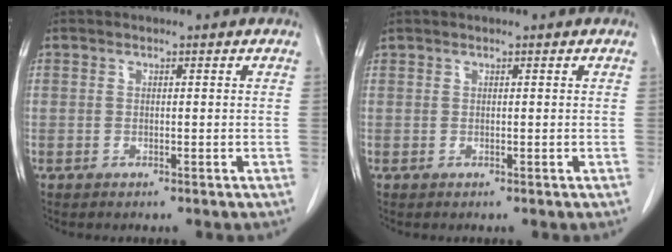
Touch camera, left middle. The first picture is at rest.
{"total": 0.0}